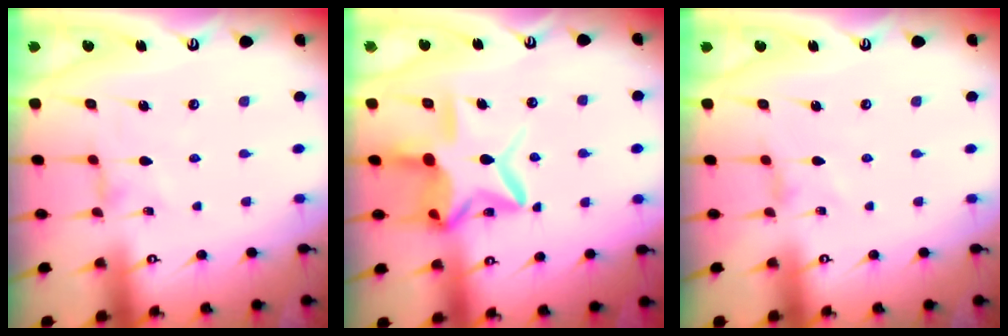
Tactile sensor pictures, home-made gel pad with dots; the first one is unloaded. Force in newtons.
{"total": 15.7, "press": 15.6, "slide": 1.2}
{"total": 0.8, "press": 0.8, "slide": 0.3}